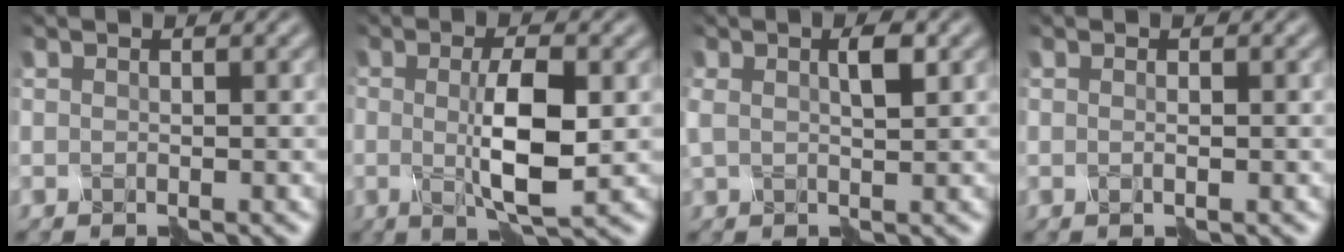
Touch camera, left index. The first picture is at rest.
{"total": 5.2, "force": [-0.4, 0.9, 5.1], "torque": [-0.104, -0.004, -0.003]}
{"total": 2.1, "force": [0.8, 0.2, 1.9], "torque": [-0.046, 0.005, 0.016]}
{"total": 0.5, "force": [0.2, -0.2, 0.5], "torque": [-0.006, -0.003, -0.005]}